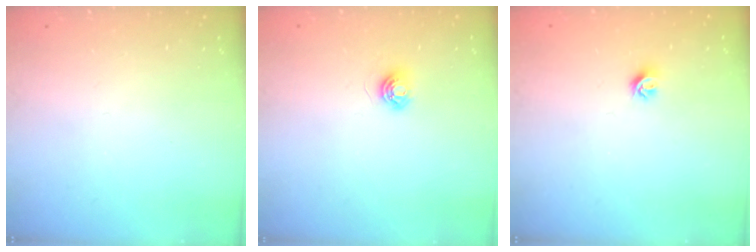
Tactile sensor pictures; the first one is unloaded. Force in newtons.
{"total": 5.0, "press": 4.9, "slide": 0.6}
{"total": 6.0, "press": 5.9, "slide": 0.7}